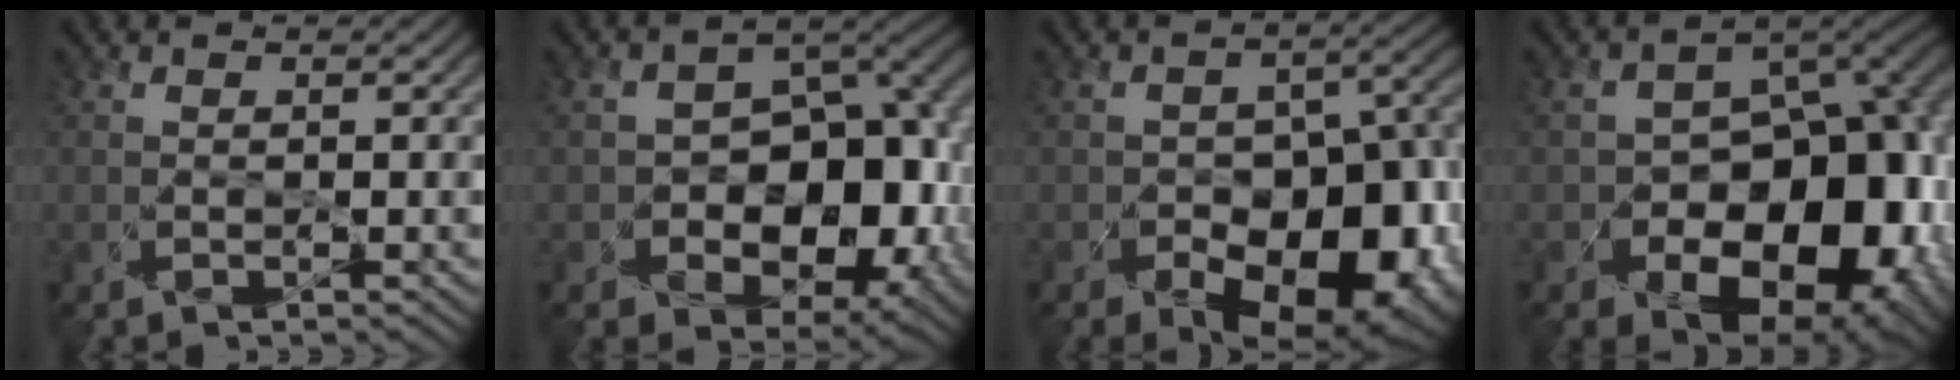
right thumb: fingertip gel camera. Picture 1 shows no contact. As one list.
[{"total": 12.8, "force": [-3.3, 8.7, 8.7], "torque": [-0.096, -0.022, -0.039]}, {"total": 15.7, "force": [-8.1, 9.2, 9.9], "torque": [-0.097, -0.012, -0.090]}, {"total": 17.4, "force": [-6.7, 11.6, 11.2], "torque": [-0.109, -0.021, -0.077]}]